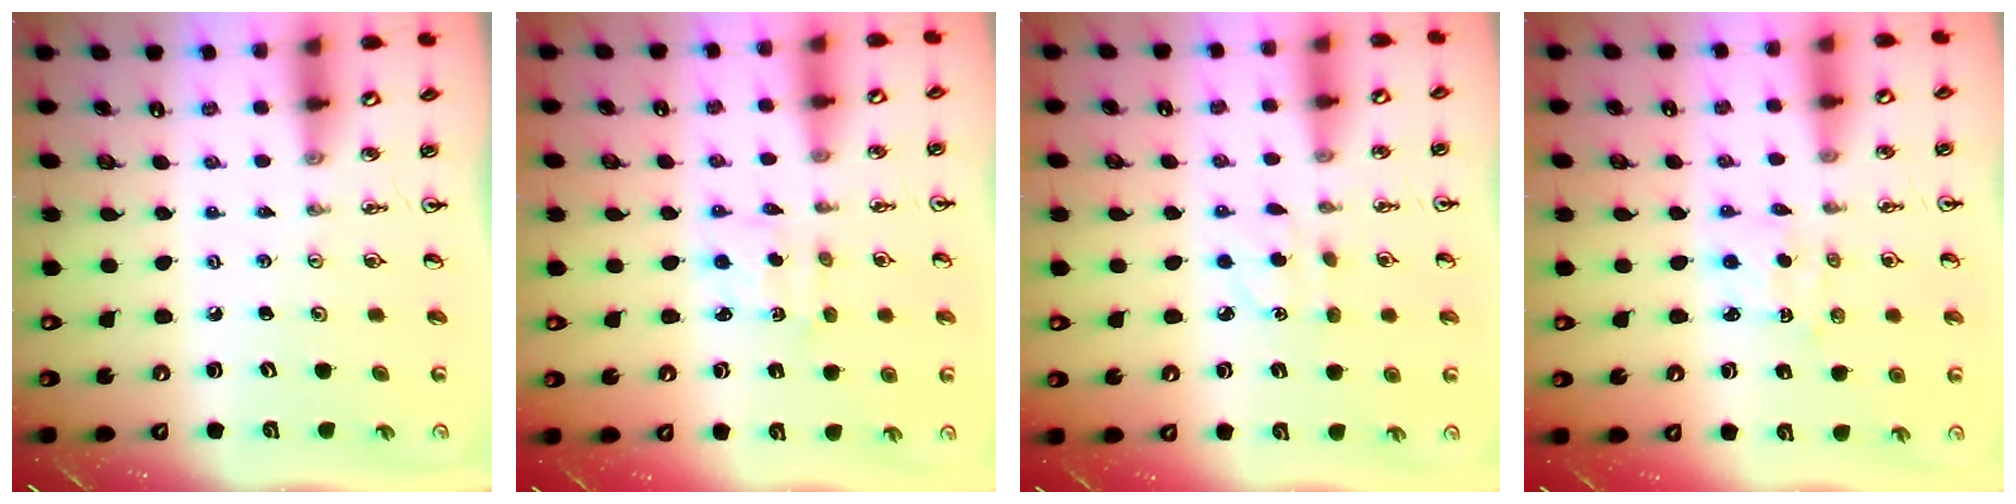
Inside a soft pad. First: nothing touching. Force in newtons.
{"total": 2.3, "press": 2.1, "slide": 0.8}
{"total": 3.6, "press": 3.6, "slide": 0.5}
{"total": 1.6, "press": 1.5, "slide": 0.7}